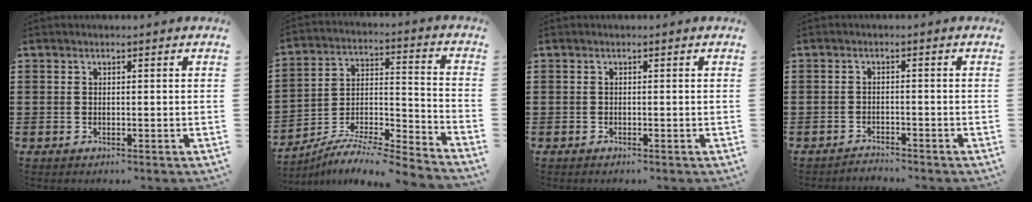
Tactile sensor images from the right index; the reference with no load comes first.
{"total": 7.4, "force": [-6.9, 0.3, 2.4], "torque": [-0.032, 0.004, -0.138]}
{"total": 0.0}
{"total": 1.7, "force": [-1.7, 0.1, -0.2], "torque": [-0.002, 0.003, -0.037]}